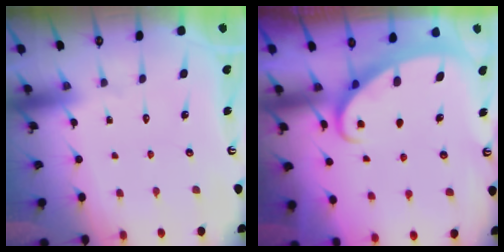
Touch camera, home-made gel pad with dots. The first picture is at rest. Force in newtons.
{"total": 2.5, "press": 2.5, "slide": 0.4}